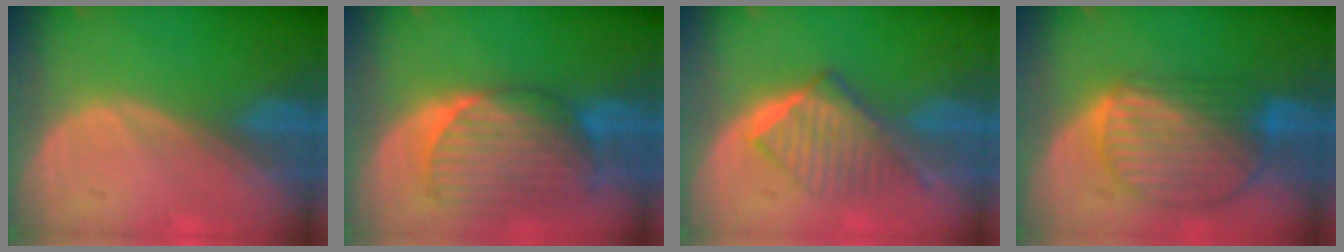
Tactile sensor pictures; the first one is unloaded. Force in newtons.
{"total": 9.1, "press": 8.4, "slide": 3.5}
{"total": 6.5, "press": 6.2, "slide": 2.1}
{"total": 10.0, "press": 8.5, "slide": 5.2}